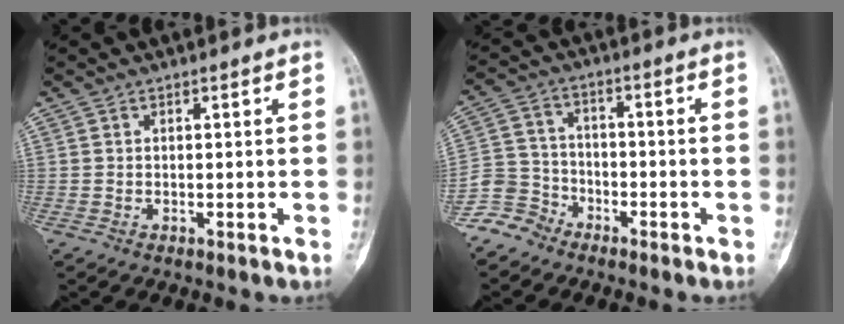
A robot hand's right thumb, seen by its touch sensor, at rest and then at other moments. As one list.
[{"total": 7.1, "force": [-5.4, 4.6, 0.4], "torque": [0.016, 0.037, -0.121]}]